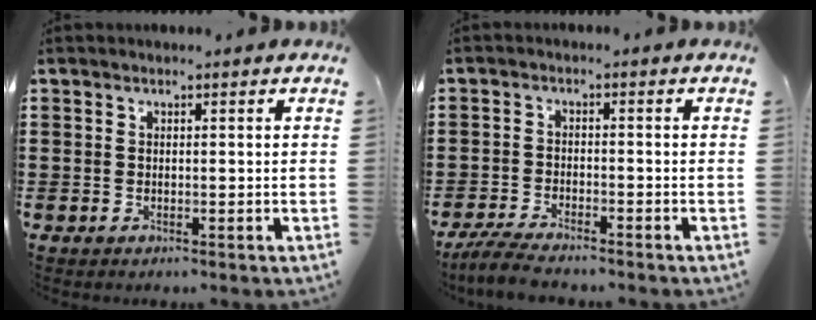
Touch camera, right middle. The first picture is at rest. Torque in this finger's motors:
{"motor_torque": [1.13, -0.19, 0.33, 0.09]}